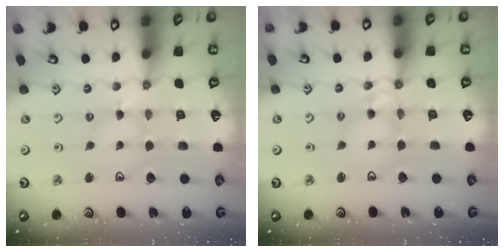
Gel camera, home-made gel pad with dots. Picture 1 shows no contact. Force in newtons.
{"total": 6.4, "press": 6.3, "slide": 0.7}